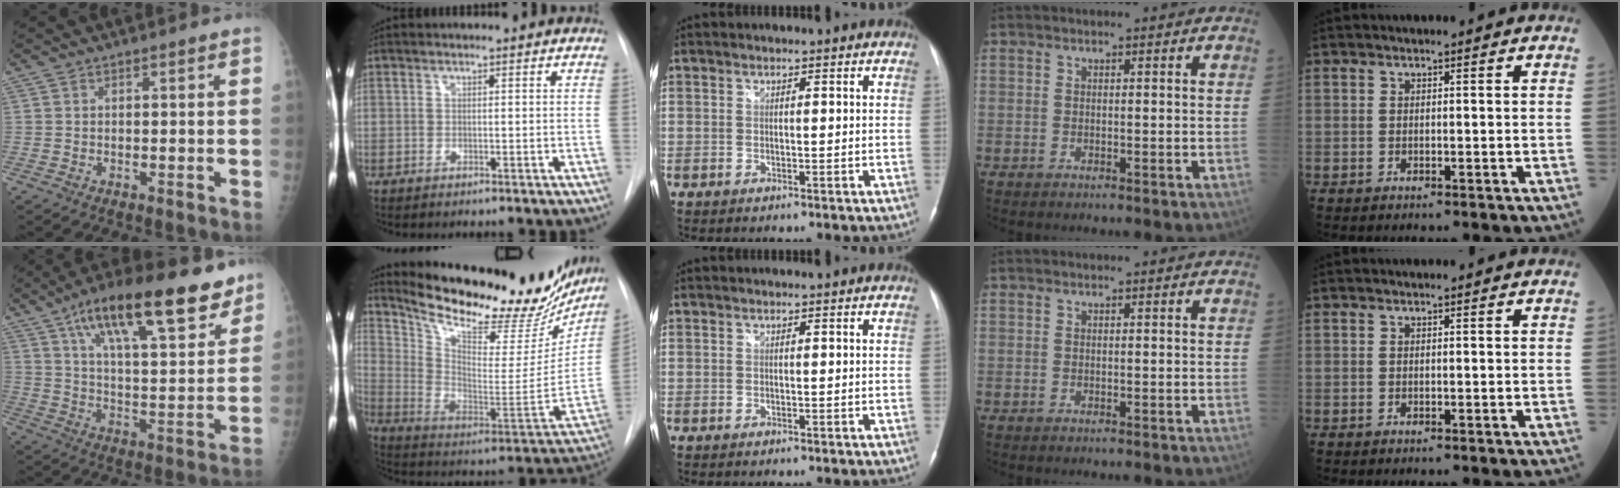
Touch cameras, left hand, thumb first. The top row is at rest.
{"thumb": {"total": 23.2, "force": [14.3, 7.8, 16.6], "torque": [-0.232, -0.037, 0.228]}, "index": {"total": 29.2, "force": [24.0, 8.7, 14.2], "torque": [-0.228, -0.032, 0.336]}}